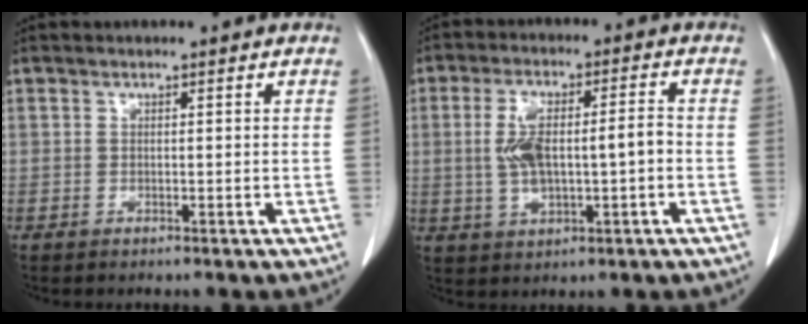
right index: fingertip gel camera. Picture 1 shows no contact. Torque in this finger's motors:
{"motor_torque": [0.32, 0.03, 0.27, 0.11]}